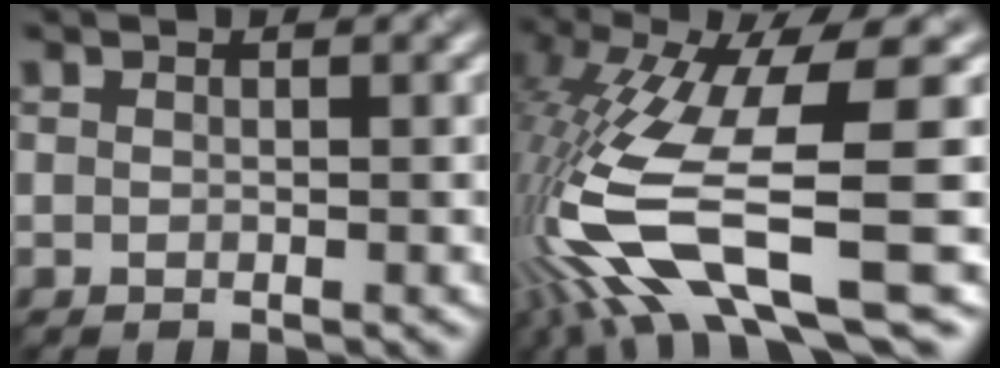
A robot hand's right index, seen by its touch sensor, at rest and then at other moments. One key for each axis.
{"total": 12.4, "fx": -4.4, "fy": 2.6, "fz": 11.3, "tx": -0.242, "ty": 0.003, "tz": -0.059}